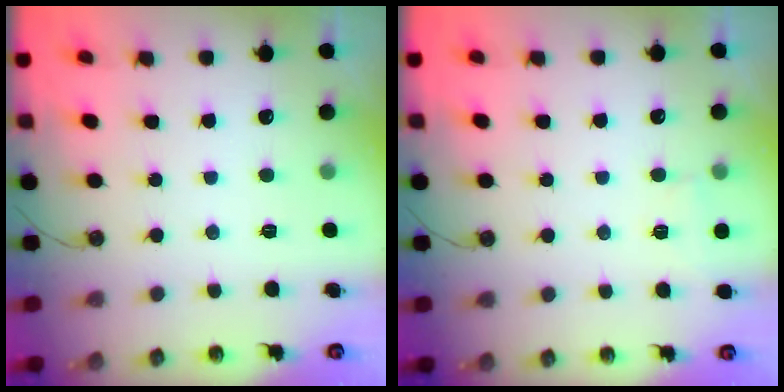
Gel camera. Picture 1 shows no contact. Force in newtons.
{"total": 2.6, "press": 2.4, "slide": 0.9}